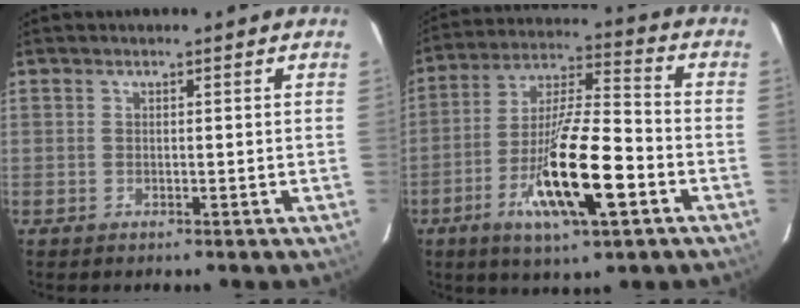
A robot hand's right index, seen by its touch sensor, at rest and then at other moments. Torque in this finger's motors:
{"motor_torque": [1.20, -0.94, 0.72, 0.21]}